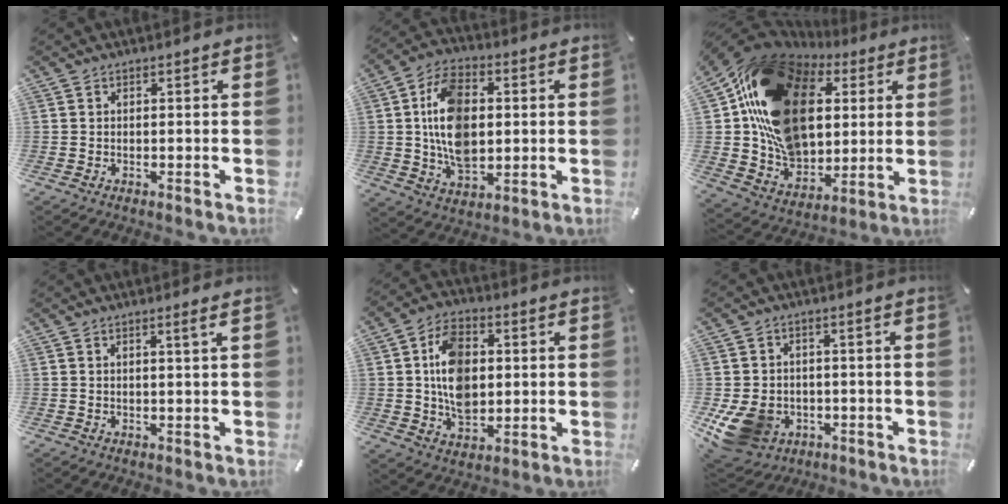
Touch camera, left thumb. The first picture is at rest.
{"total": 15.6, "force": [1.1, 10.3, 11.7], "torque": [-0.234, 0.002, 0.018]}
{"total": 25.4, "force": [7.0, 18.9, 15.3], "torque": [-0.285, -0.033, 0.129]}
{"total": 2.2, "force": [1.1, 0.0, 1.9], "torque": [-0.039, -0.001, 0.017]}
{"total": 12.7, "force": [1.1, 9.2, 8.6], "torque": [-0.154, 0.011, 0.021]}
{"total": 10.3, "force": [-3.5, 8.4, 4.8], "torque": [-0.114, 0.021, -0.059]}